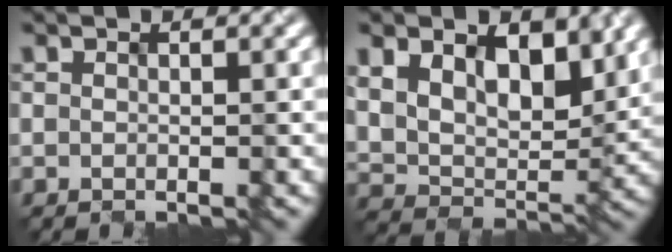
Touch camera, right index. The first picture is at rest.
{"total": 8.4, "force": [3.8, 5.2, 5.5], "torque": [-0.107, 0.003, 0.043]}